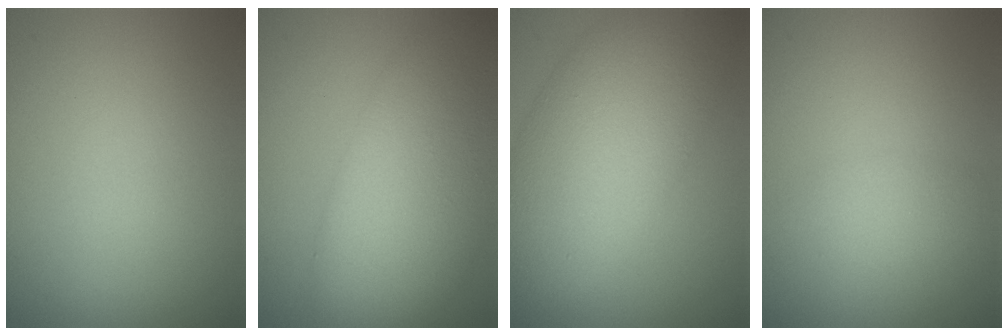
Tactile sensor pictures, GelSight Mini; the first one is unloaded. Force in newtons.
{"total": 11.2, "press": 11.2, "slide": 0.7}
{"total": 10.0, "press": 10.0, "slide": 0.2}
{"total": 1.8, "press": 1.8, "slide": 0.1}